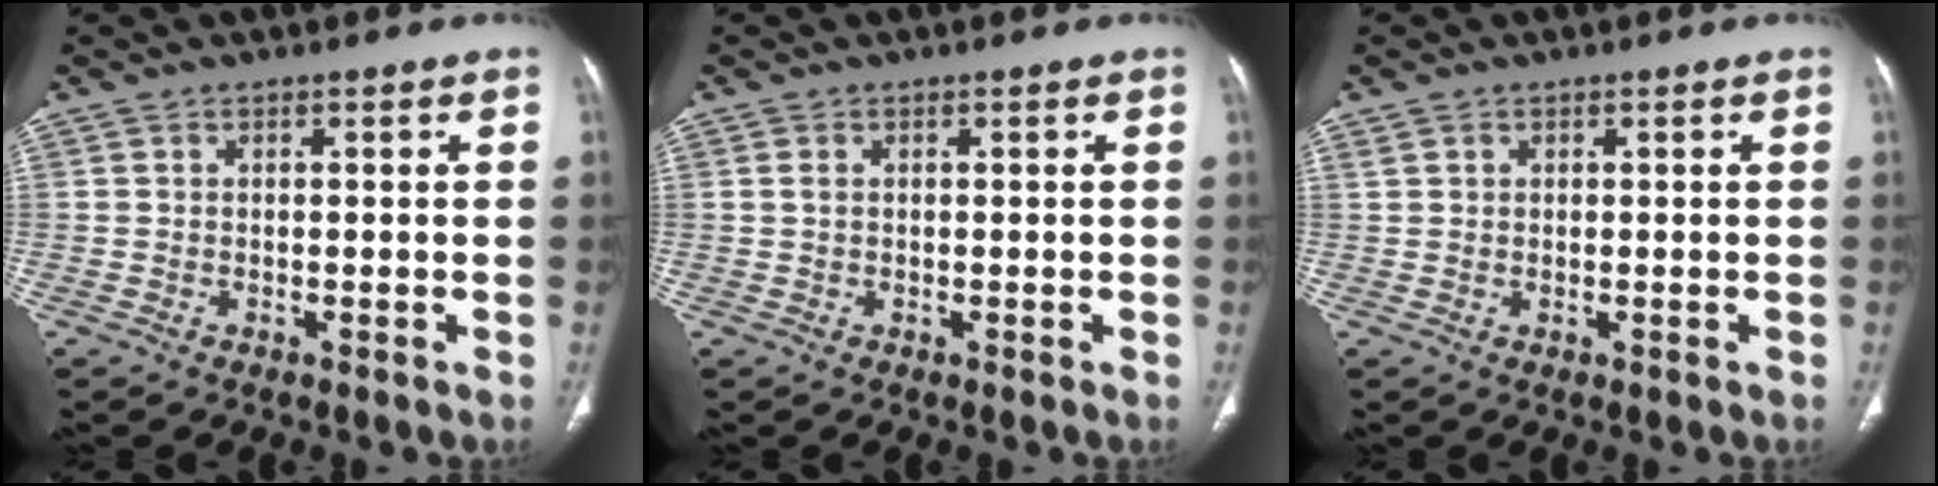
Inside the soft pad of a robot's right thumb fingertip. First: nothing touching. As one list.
[{"total": 1.0, "force": [0.3, 0.6, 0.7], "torque": [-0.016, 0.002, 0.009]}, {"total": 1.2, "force": [0.7, 0.9, 0.3], "torque": [-0.002, 0.001, 0.014]}]